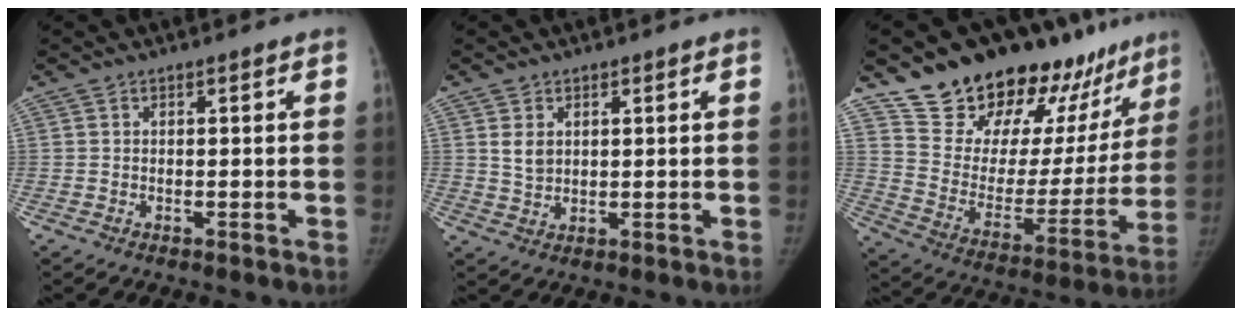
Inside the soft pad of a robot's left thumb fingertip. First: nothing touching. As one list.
[{"total": 3.3, "force": [1.3, 2.4, 1.8], "torque": [-0.018, -0.013, 0.030]}, {"total": 27.4, "force": [22.4, 12.1, 9.9], "torque": [-0.101, -0.119, 0.328]}]